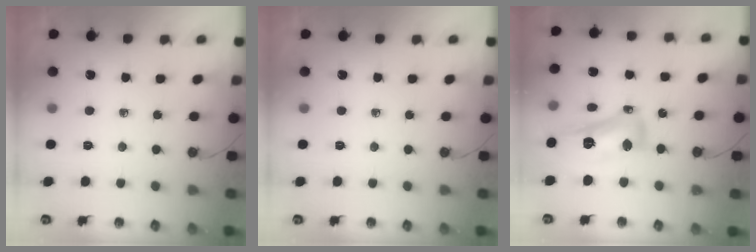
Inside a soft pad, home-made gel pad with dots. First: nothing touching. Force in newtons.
{"total": 0.0}
{"total": 13.4, "press": 13.2, "slide": 1.9}